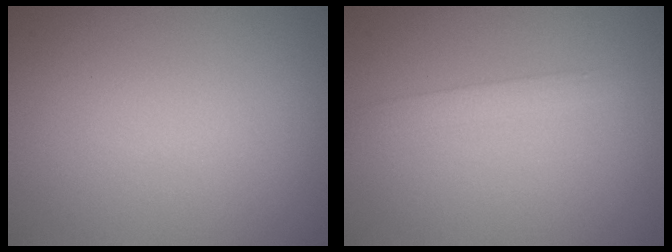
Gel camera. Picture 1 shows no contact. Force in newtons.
{"total": 1.5, "press": 1.5, "slide": 0.0}